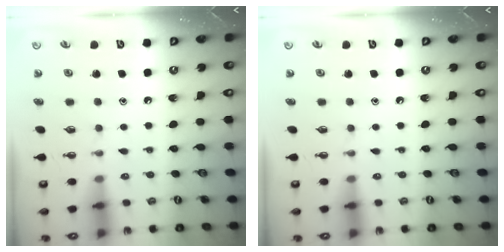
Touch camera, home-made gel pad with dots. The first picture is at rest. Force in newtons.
{"total": 0.0}